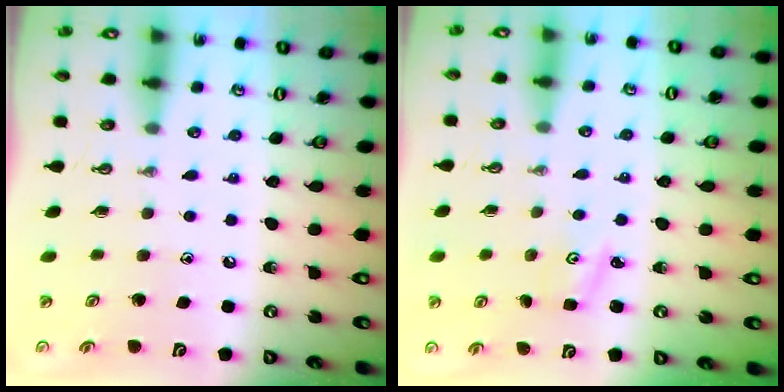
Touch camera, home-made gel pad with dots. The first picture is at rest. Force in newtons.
{"total": 2.2, "press": 2.2, "slide": 0.3}